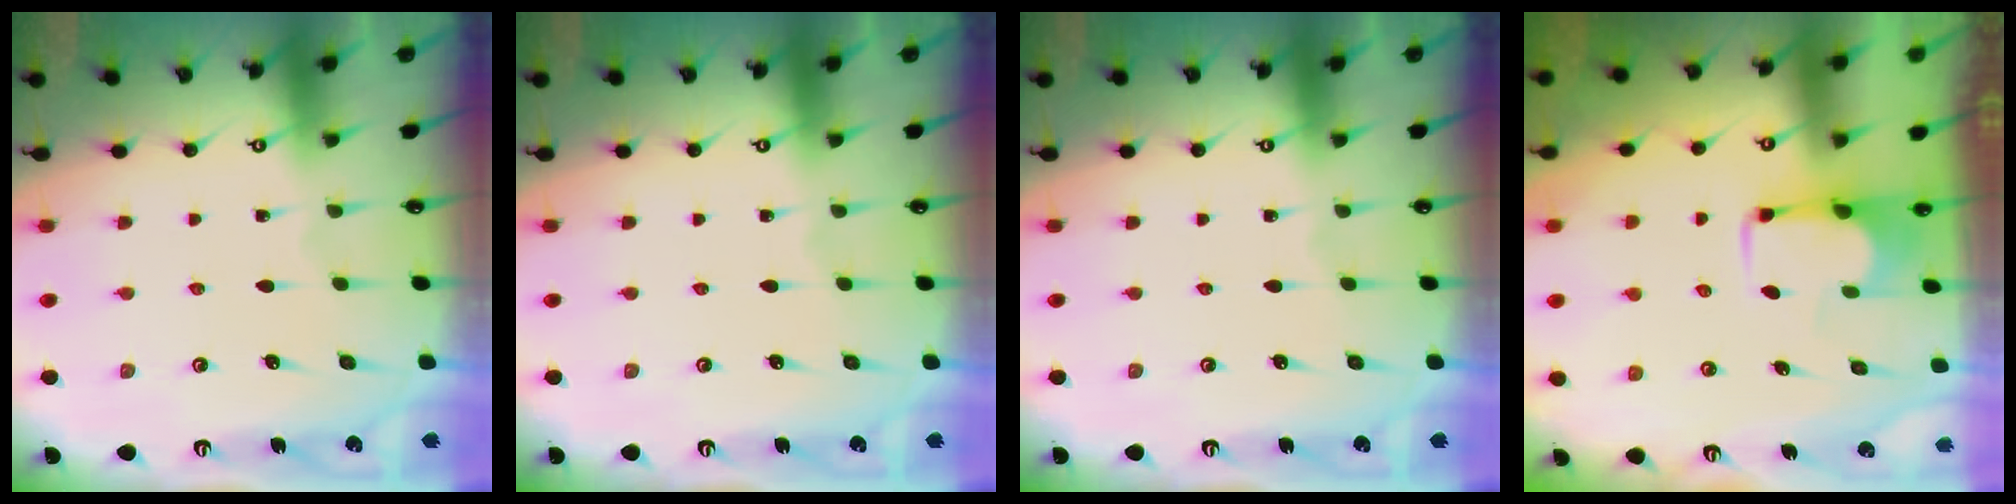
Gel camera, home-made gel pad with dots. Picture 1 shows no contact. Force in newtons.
{"total": 0.0}
{"total": 0.0}
{"total": 1.8, "press": 1.5, "slide": 0.9}